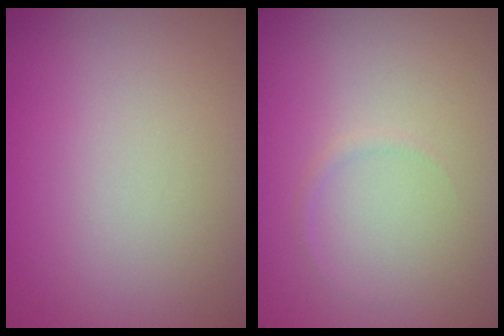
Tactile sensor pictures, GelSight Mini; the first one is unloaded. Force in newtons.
{"total": 1.2, "press": 1.2, "slide": 0.2}